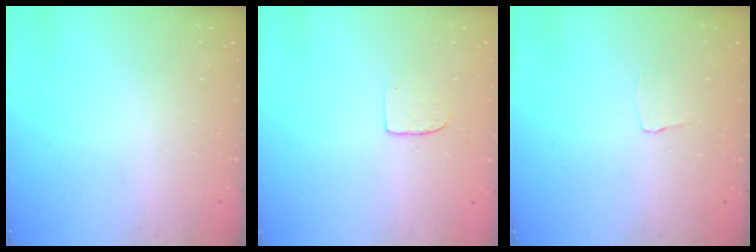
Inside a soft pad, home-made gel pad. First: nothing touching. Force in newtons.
{"total": 4.7, "press": 4.7, "slide": 0.4}
{"total": 2.9, "press": 2.8, "slide": 0.3}